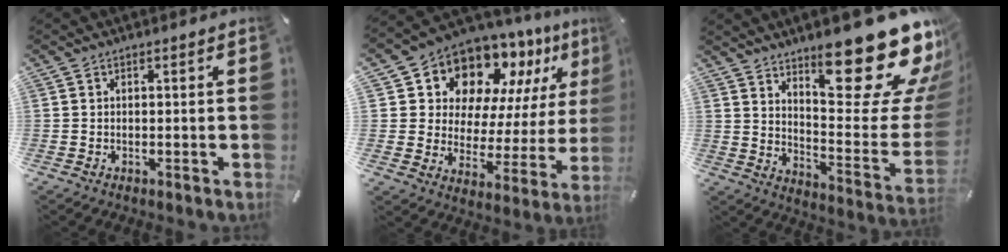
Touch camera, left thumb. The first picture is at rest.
{"total": 12.7, "force": [10.9, 6.4, 1.9], "torque": [-0.044, -0.117, 0.191]}
{"total": 27.2, "force": [19.2, 8.9, 17.1], "torque": [-0.207, -0.150, 0.311]}